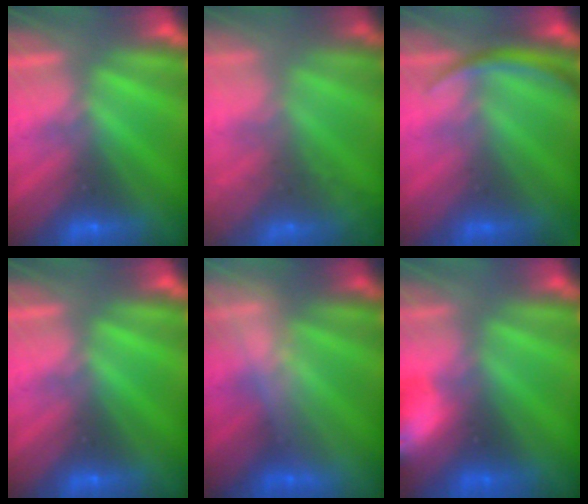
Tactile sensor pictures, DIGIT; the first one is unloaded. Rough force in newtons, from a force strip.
{"total": 6.7}
{"total": 2.9}
{"total": 0.0}
{"total": 2.5}
{"total": 6.9}